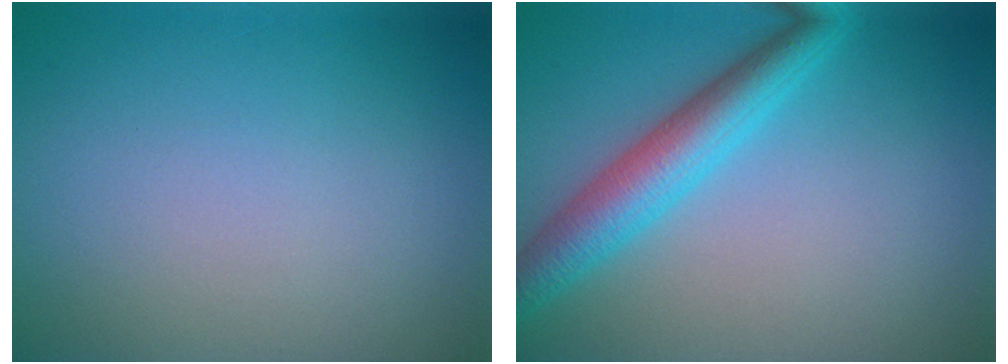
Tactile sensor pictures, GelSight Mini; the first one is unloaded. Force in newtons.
{"total": 4.8, "press": 4.8, "slide": 0.1}